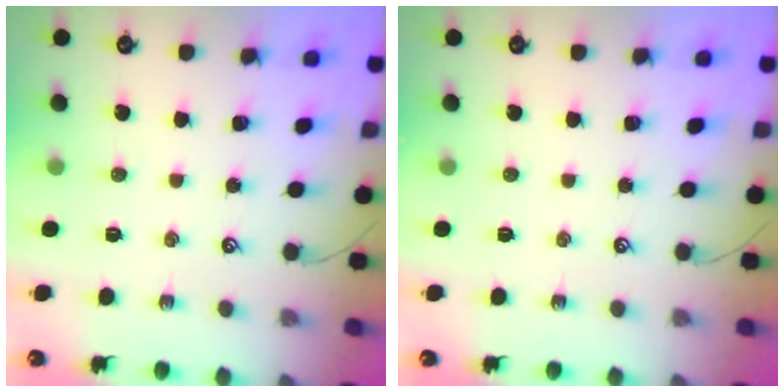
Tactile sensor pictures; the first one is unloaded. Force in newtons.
{"total": 0.0}